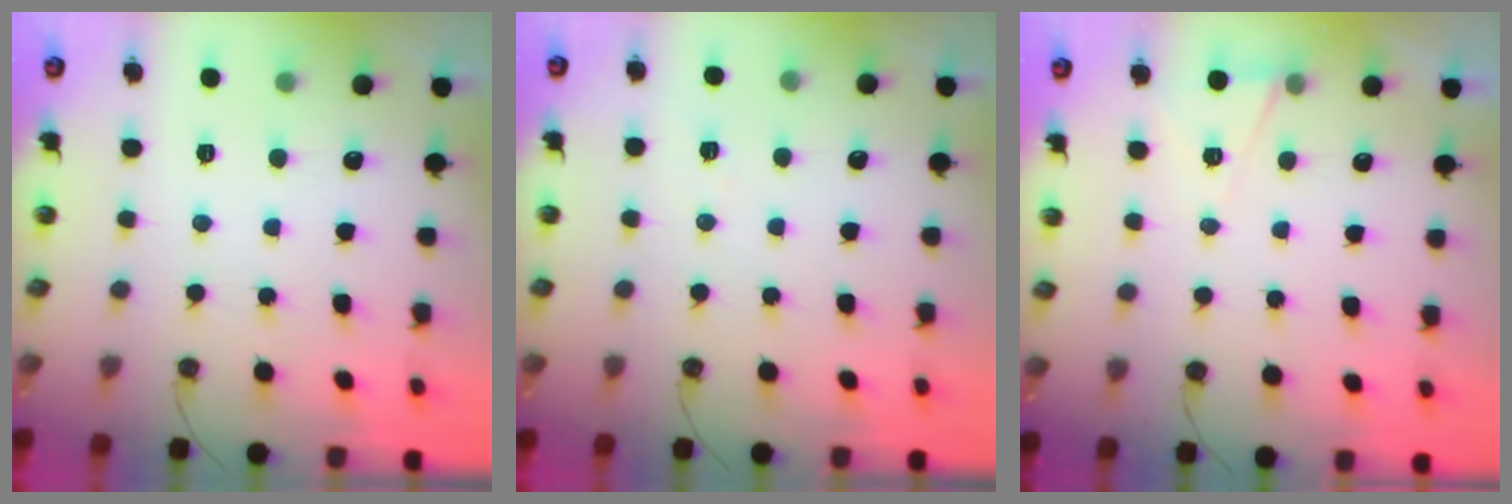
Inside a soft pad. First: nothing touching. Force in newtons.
{"total": 2.3, "press": 1.3, "slide": 1.9}
{"total": 5.2, "press": 3.1, "slide": 4.2}